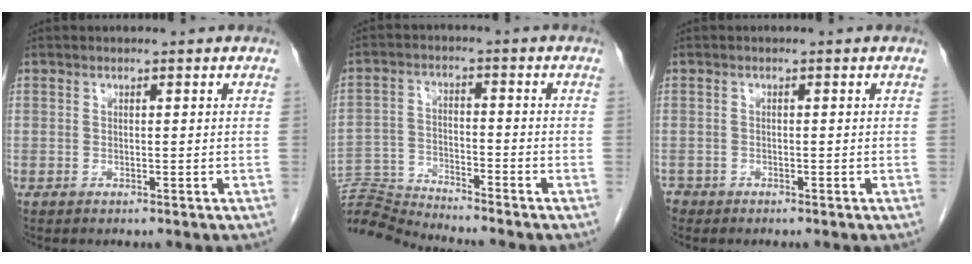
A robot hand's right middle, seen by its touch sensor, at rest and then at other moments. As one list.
[{"total": 8.8, "force": [-8.6, -1.8, -0.3], "torque": [0.002, 0.003, -0.164]}, {"total": 1.5, "force": [-1.2, 0.8, 0.0], "torque": [-0.006, -0.001, -0.022]}]